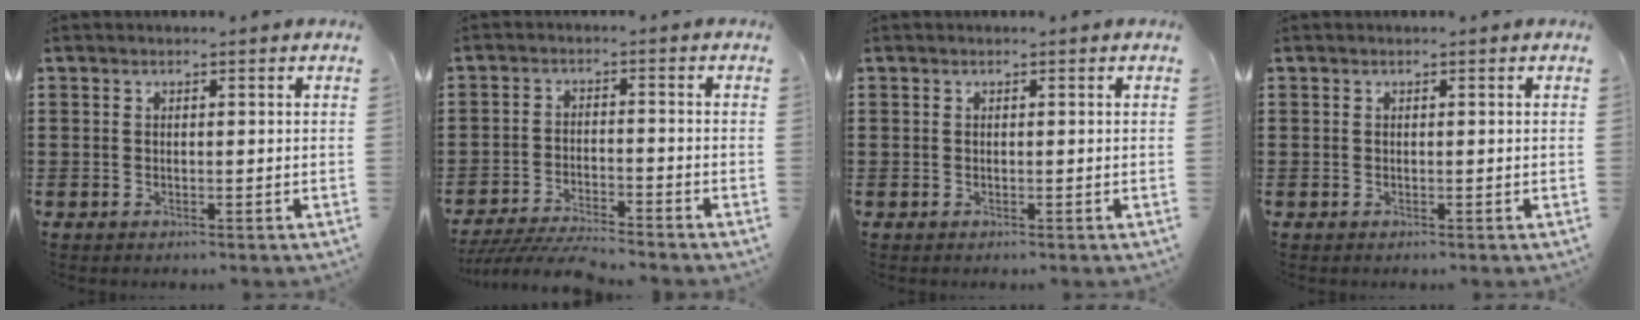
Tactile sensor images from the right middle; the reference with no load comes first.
{"total": 5.0, "force": [-4.8, 0.2, 1.4], "torque": [-0.030, -0.008, -0.097]}
{"total": 0.0}
{"total": 0.0}